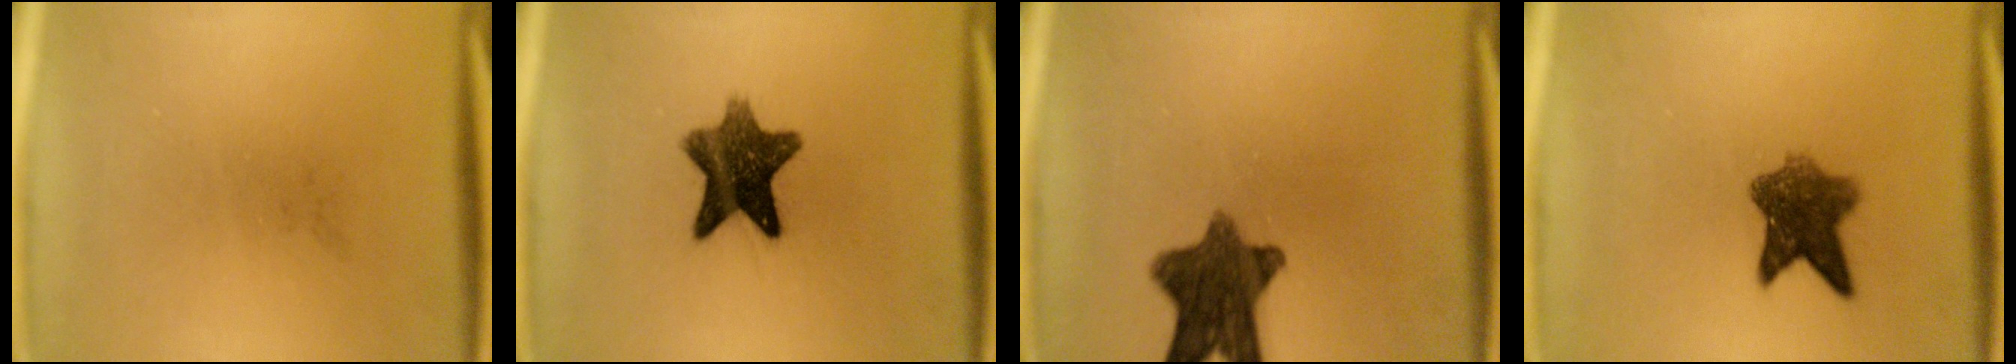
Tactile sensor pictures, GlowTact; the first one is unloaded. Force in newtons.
{"total": 10.1}
{"total": 10.6}
{"total": 7.1}